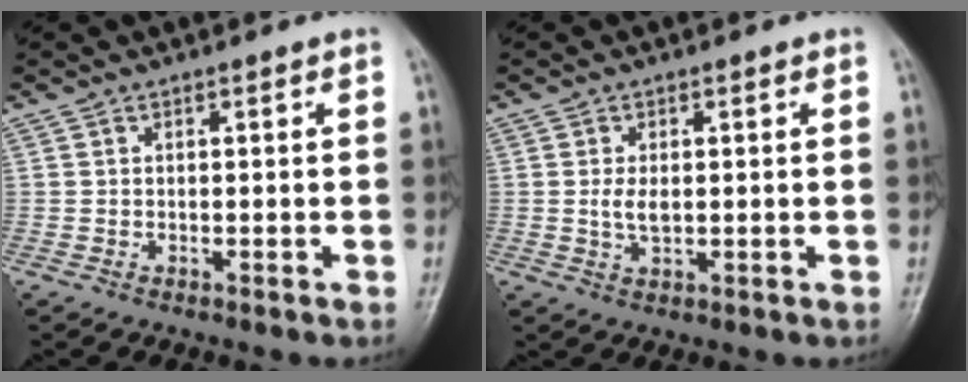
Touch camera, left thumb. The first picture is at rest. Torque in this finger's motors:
{"motor_torque": [-0.02, 0.28, 0.25, 0.29, 0.02]}